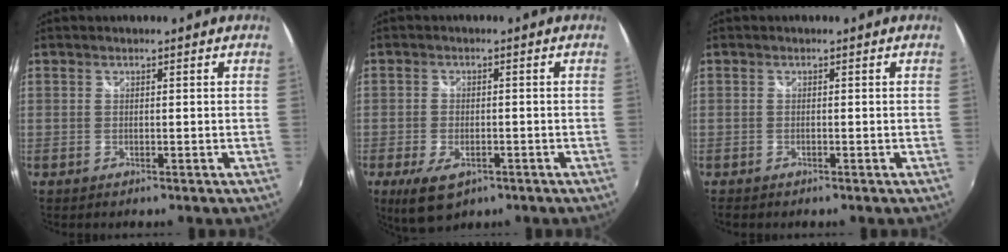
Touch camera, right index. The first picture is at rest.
{"total": 7.4, "force": [-3.9, 3.9, 5.0], "torque": [-0.115, -0.022, -0.066]}
{"total": 0.6, "force": [-0.5, 0.2, 0.3], "torque": [-0.008, -0.003, -0.009]}